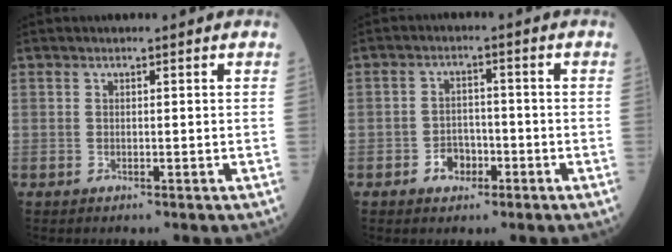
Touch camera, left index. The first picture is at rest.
{"total": 3.6, "force": [-1.9, 2.5, 1.7], "torque": [-0.029, 0.005, -0.031]}